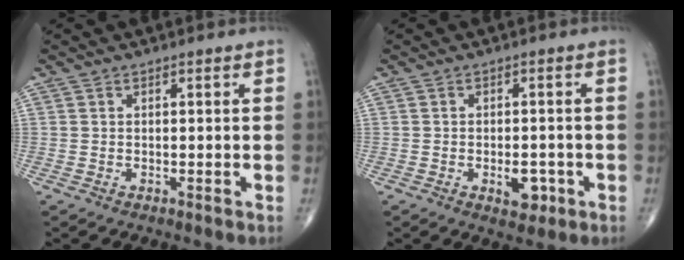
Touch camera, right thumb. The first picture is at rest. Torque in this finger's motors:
{"motor_torque": [0.29, 0.78, 0.45, 0.00, 0.10]}